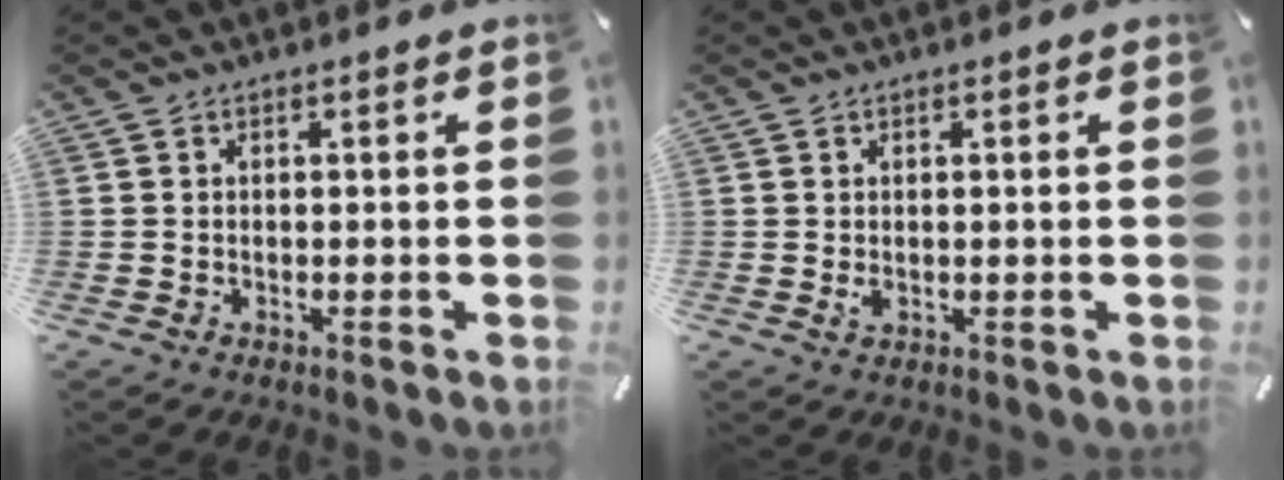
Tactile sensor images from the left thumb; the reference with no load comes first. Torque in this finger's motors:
{"motor_torque": [0.11, 0.15, 0.20, -0.04, -0.01]}